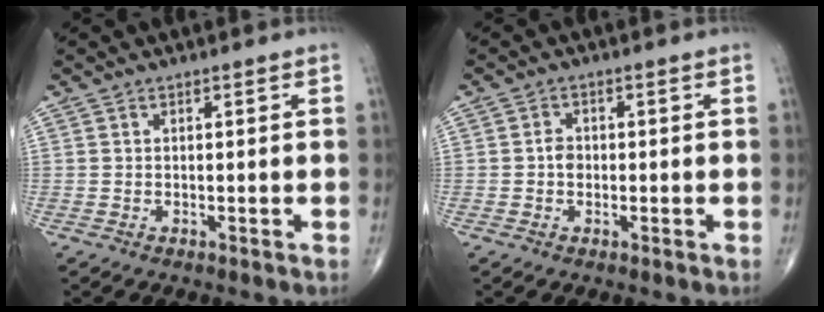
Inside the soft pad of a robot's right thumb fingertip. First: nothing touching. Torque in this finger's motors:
{"motor_torque": [0.28, 0.40, 0.09, -0.05, 0.00]}